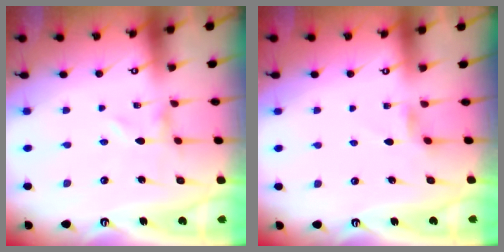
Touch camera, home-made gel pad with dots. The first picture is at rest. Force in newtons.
{"total": 1.9, "press": 1.9, "slide": 0.3}